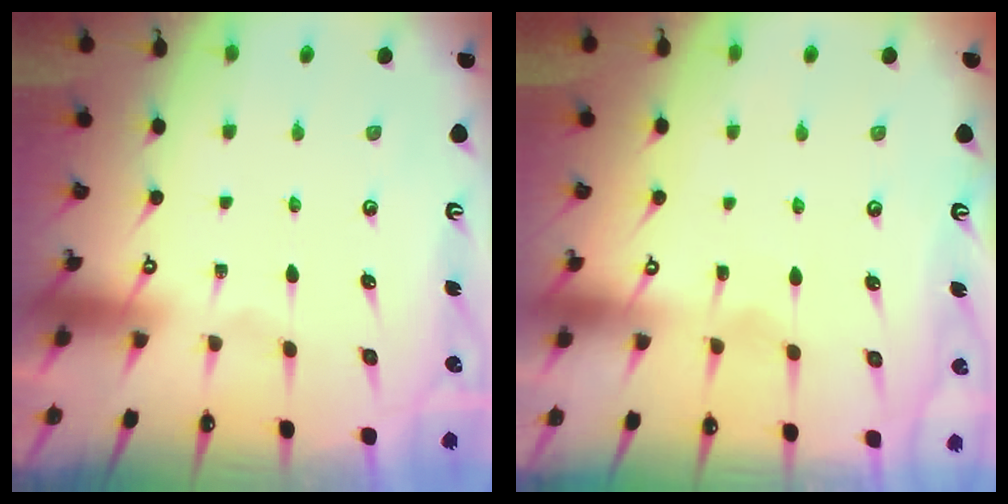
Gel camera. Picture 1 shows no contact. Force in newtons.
{"total": 3.5, "press": 3.4, "slide": 0.4}